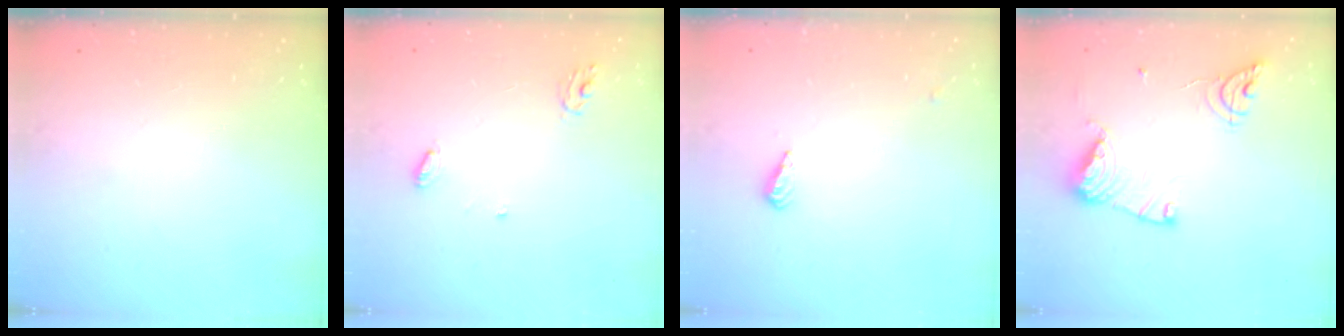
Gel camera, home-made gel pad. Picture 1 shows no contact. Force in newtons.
{"total": 5.1, "press": 5.1, "slide": 0.4}
{"total": 3.5, "press": 3.5, "slide": 0.4}
{"total": 13.4, "press": 13.3, "slide": 1.4}